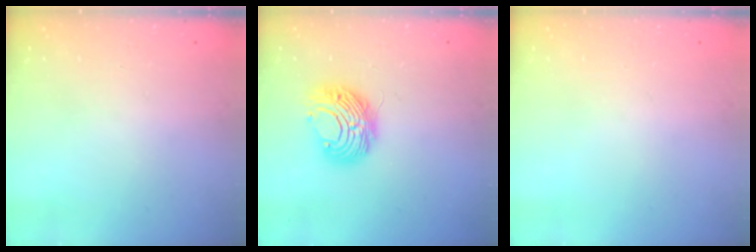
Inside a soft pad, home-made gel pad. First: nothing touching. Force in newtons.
{"total": 8.9, "press": 8.9, "slide": 0.1}
{"total": 0.0}